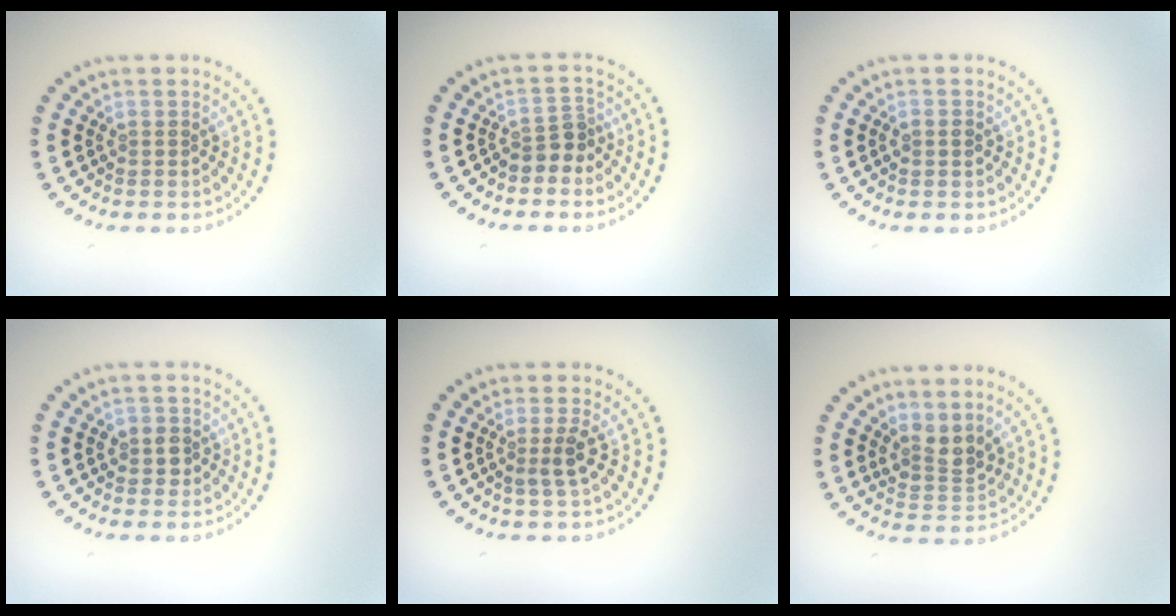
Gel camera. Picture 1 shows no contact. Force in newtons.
{"total": 2.2, "press": 1.7, "slide": 1.4}
{"total": 1.3, "press": 1.3, "slide": 0.1}
{"total": 1.7, "press": 1.6, "slide": 0.7}
{"total": 1.9, "press": 1.5, "slide": 1.1}
{"total": 2.7, "press": 2.1, "slide": 1.7}